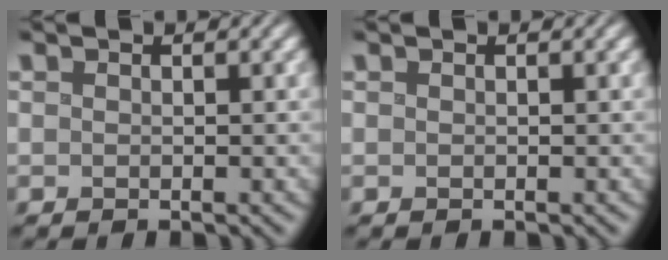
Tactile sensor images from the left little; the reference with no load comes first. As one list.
[{"total": 0.0}]